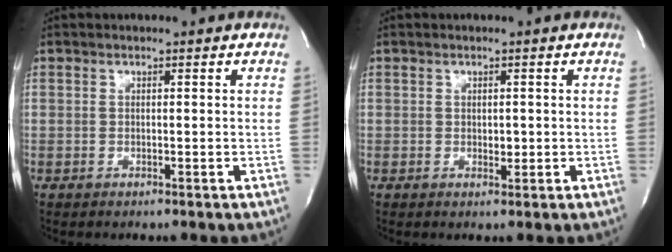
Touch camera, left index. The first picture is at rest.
{"total": 1.2, "force": [0.0, 0.7, 0.9], "torque": [-0.009, 0.000, 0.001]}